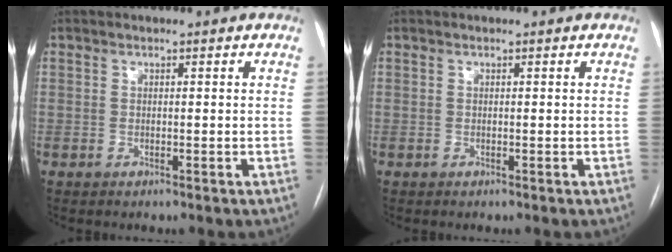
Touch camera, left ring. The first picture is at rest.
{"total": 0.0}